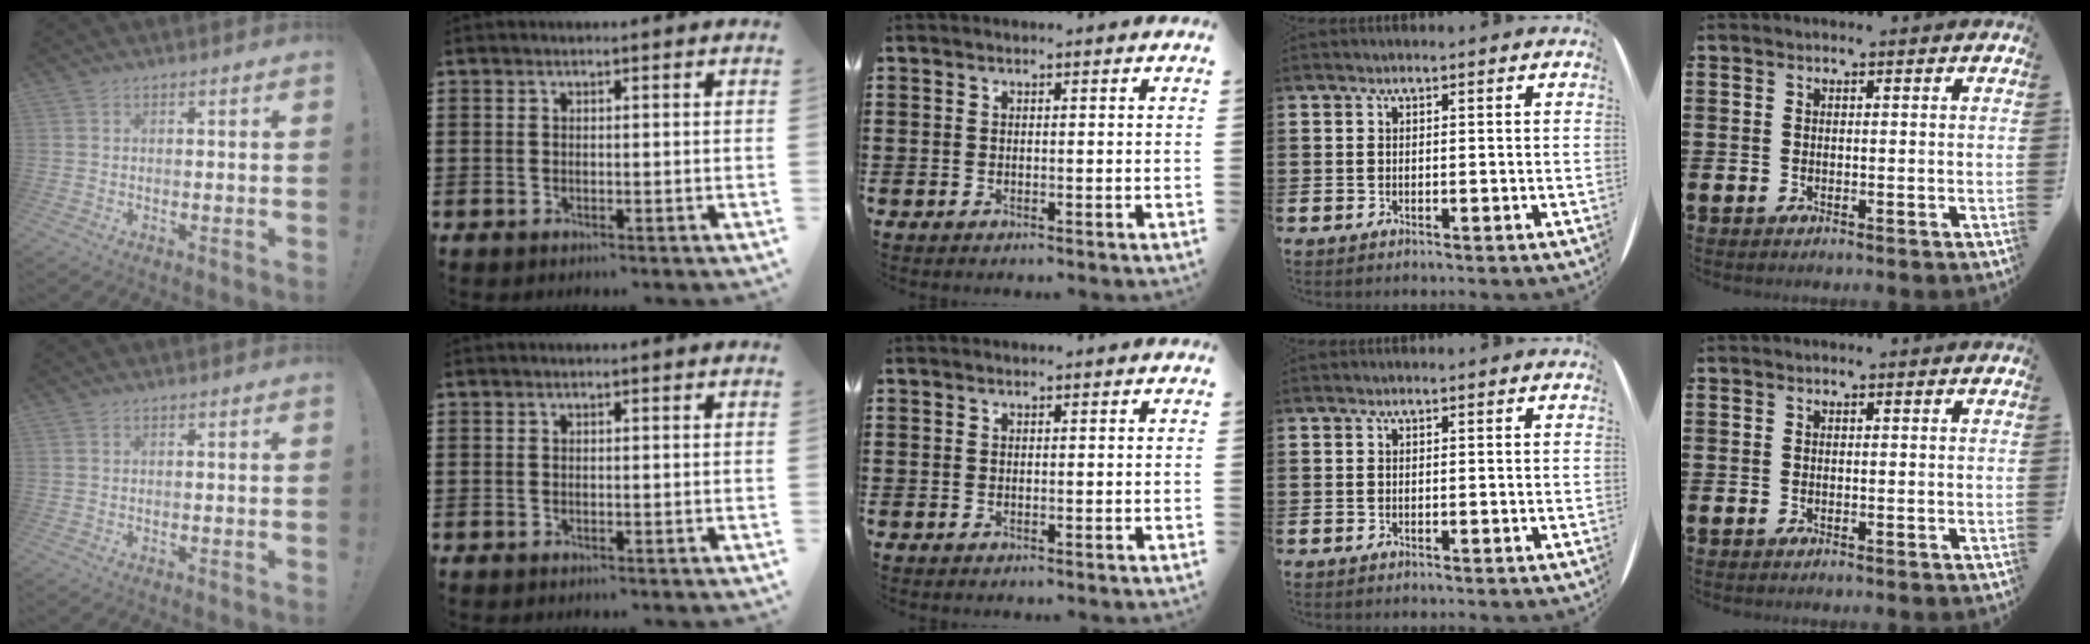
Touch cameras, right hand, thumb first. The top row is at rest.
{}